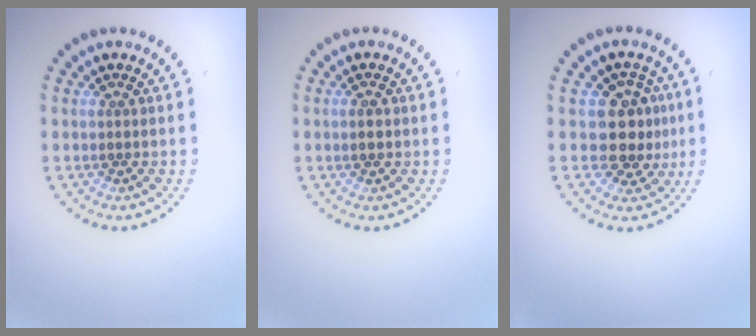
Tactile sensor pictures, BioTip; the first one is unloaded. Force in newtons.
{"total": 1.5, "press": 1.5, "slide": 0.0}
{"total": 3.8, "press": 3.5, "slide": 1.6}